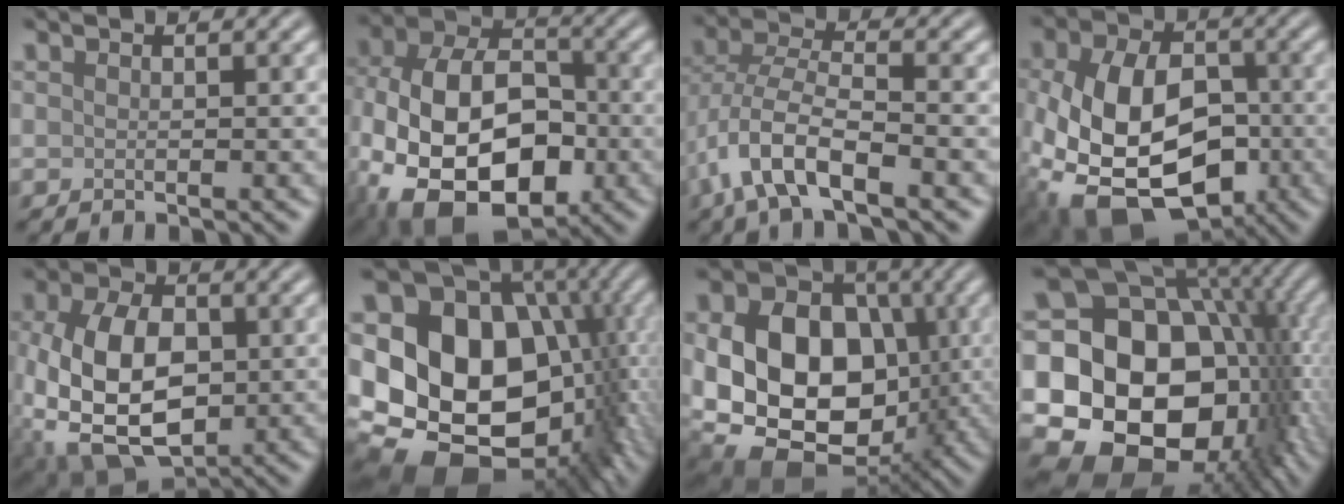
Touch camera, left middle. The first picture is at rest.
{"total": 15.0, "force": [-4.7, 9.5, 10.6], "torque": [-0.202, -0.016, -0.089]}
{"total": 7.3, "force": [-3.3, 3.0, 5.8], "torque": [-0.121, 0.001, -0.071]}
{"total": 14.6, "force": [-3.9, 9.6, 10.3], "torque": [-0.229, -0.041, -0.063]}
{"total": 11.7, "force": [-1.7, 7.3, 8.9], "torque": [-0.201, -0.015, -0.031]}
{"total": 19.3, "force": [-1.4, 15.2, 11.7], "torque": [-0.189, -0.025, 0.010]}
{"total": 16.5, "force": [-1.7, 12.4, 10.8], "torque": [-0.176, -0.006, -0.034]}
{"total": 21.0, "force": [-1.7, 16.1, 13.4], "torque": [-0.199, -0.018, -0.025]}